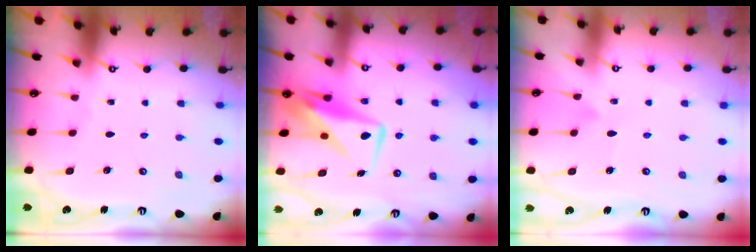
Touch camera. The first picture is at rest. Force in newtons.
{"total": 11.0, "press": 11.0, "slide": 0.9}
{"total": 7.2, "press": 7.2, "slide": 0.3}